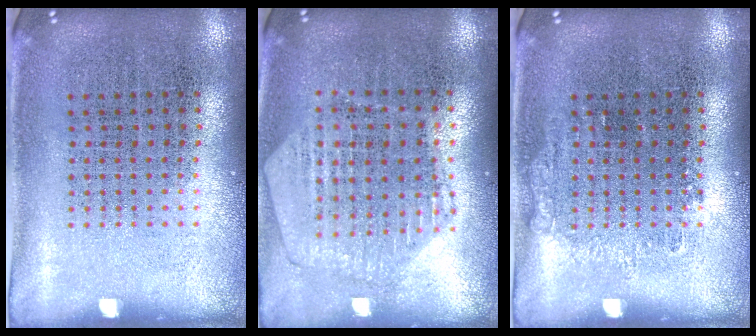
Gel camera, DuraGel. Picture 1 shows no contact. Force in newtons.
{"total": 0.8, "press": 0.8, "slide": 0.1}
{"total": 0.7, "press": 0.7, "slide": 0.2}